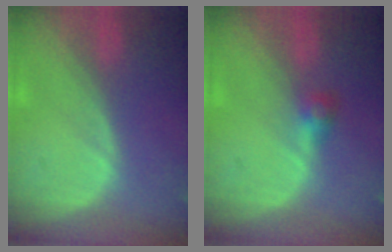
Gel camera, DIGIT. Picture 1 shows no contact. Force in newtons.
{"total": 2.5, "press": 2.4, "slide": 0.7}